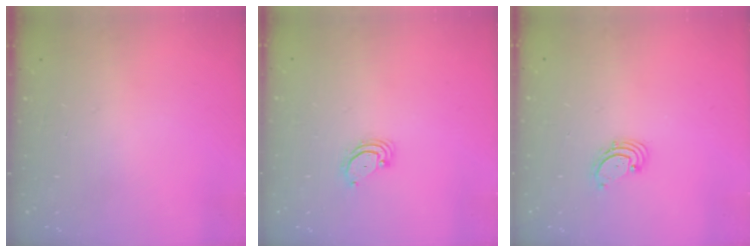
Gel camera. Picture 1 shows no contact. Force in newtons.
{"total": 2.8, "press": 2.8, "slide": 0.3}
{"total": 1.6, "press": 1.6, "slide": 0.2}